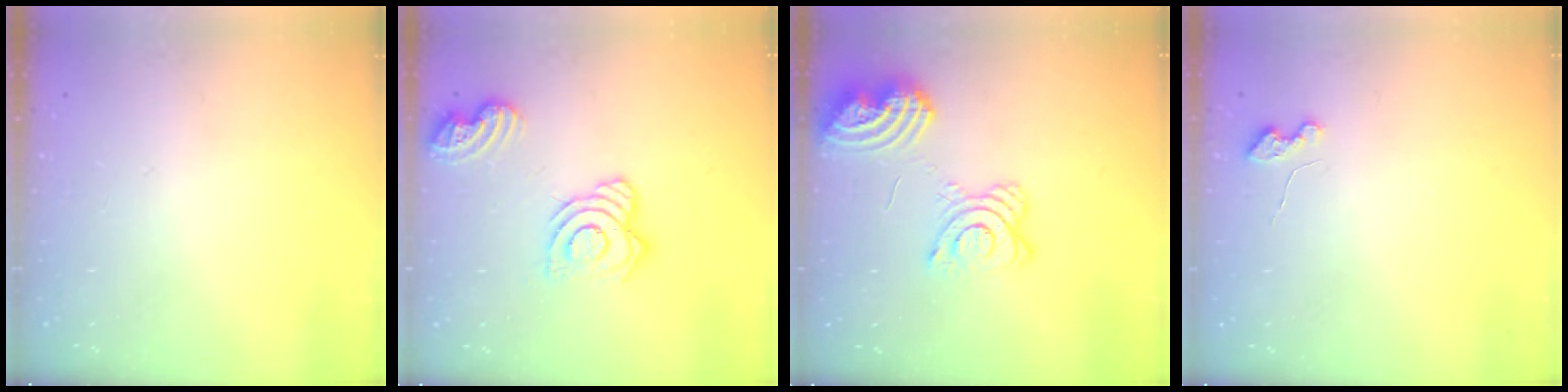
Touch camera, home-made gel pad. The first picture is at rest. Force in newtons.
{"total": 15.5, "press": 15.5, "slide": 1.4}
{"total": 15.1, "press": 15.0, "slide": 1.8}
{"total": 3.6, "press": 3.5, "slide": 0.4}